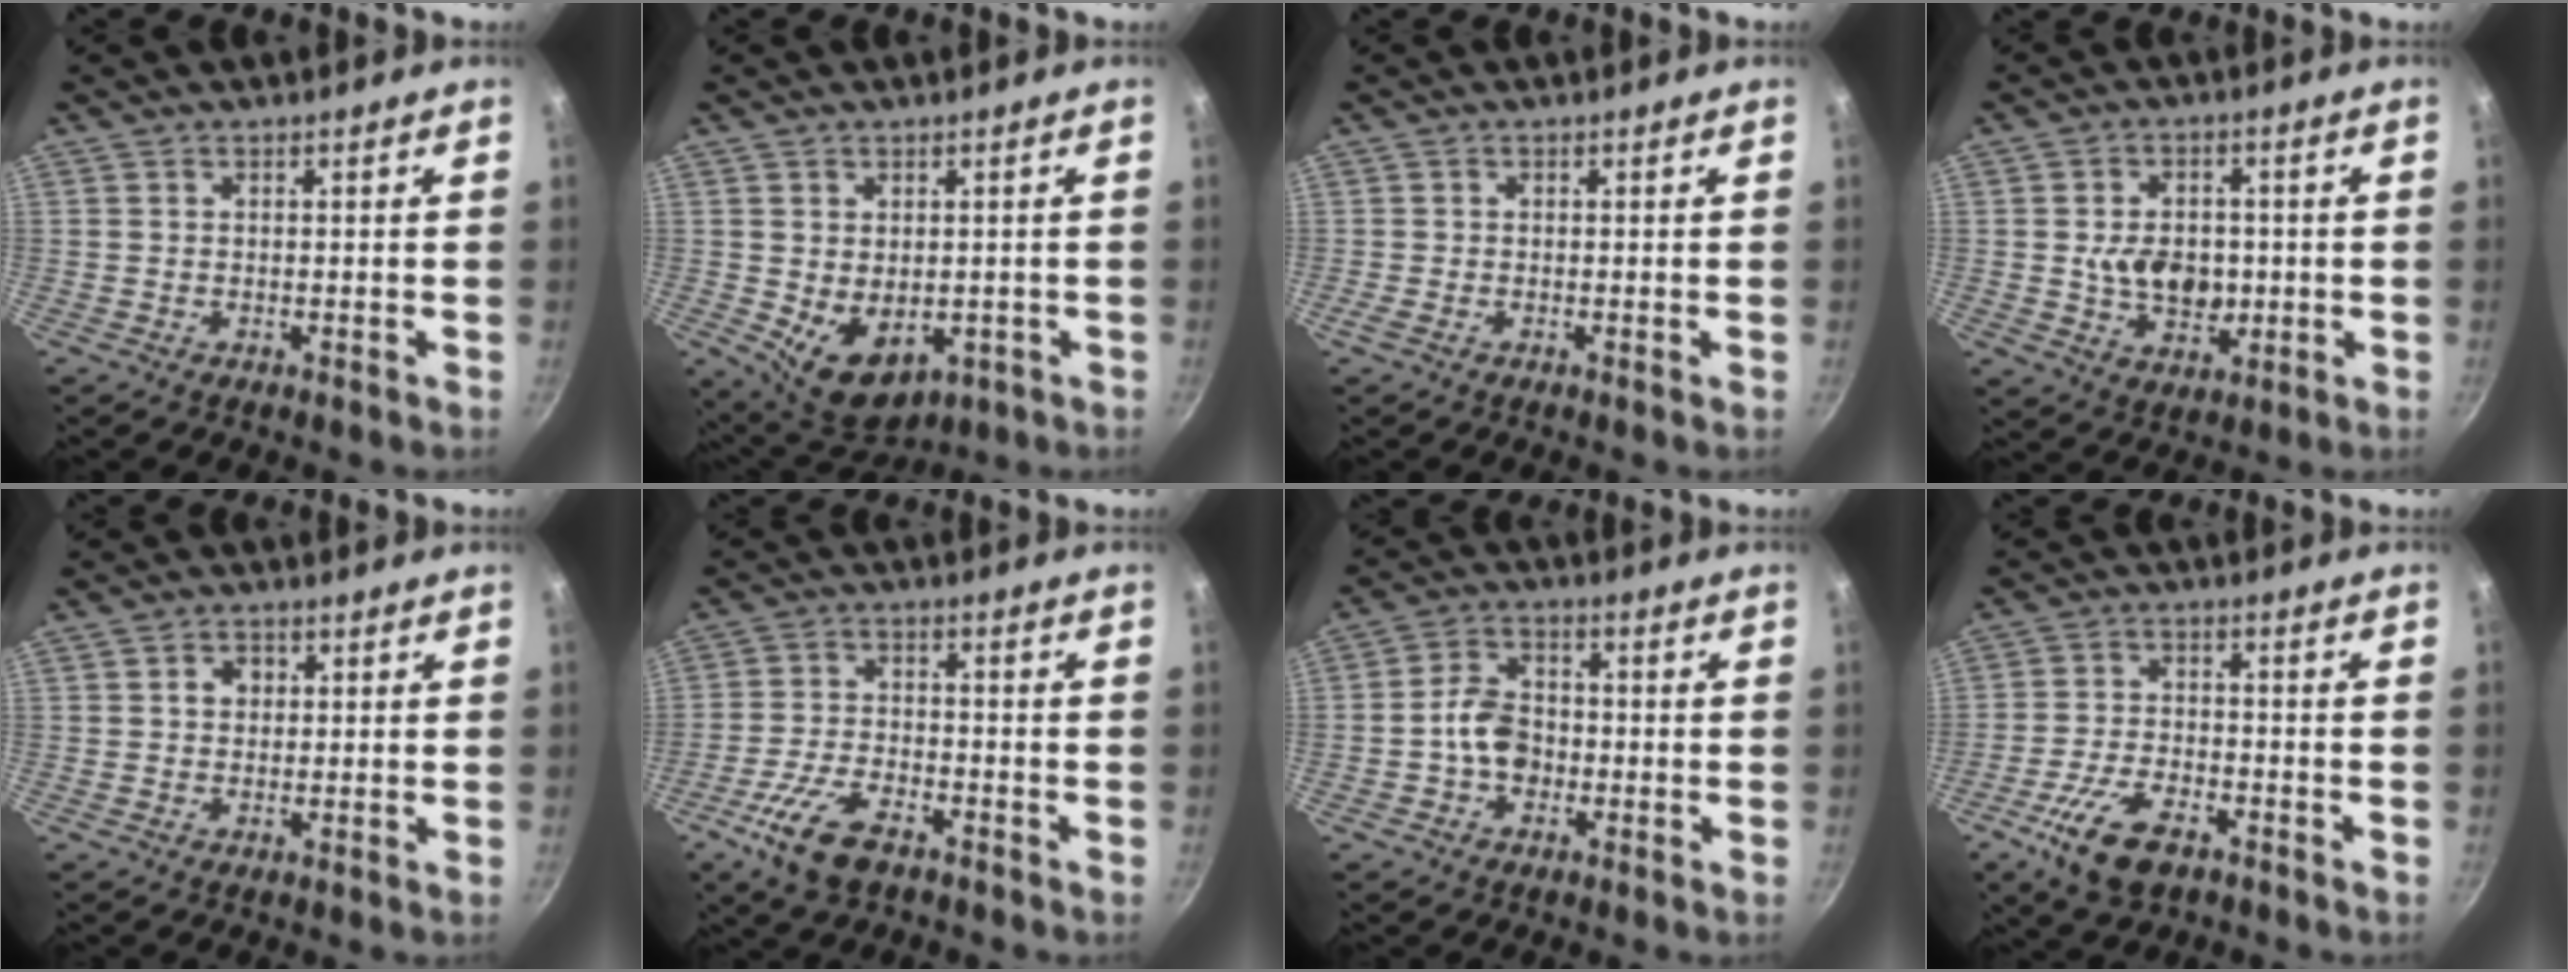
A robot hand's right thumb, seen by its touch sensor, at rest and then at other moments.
{"total": 8.4, "force": [-1.0, 5.8, 6.0], "torque": [-0.075, -0.015, 0.006]}
{"total": 0.9, "force": [-0.4, 0.3, 0.7], "torque": [-0.018, 0.000, -0.013]}
{"total": 9.0, "force": [-0.3, 6.7, 6.0], "torque": [-0.070, -0.004, -0.001]}
{"total": 2.6, "force": [0.5, 2.2, 1.2], "torque": [-0.004, 0.004, 0.006]}
{"total": 9.4, "force": [-5.5, 4.2, 6.3], "torque": [-0.128, 0.024, -0.109]}
{"total": 7.0, "force": [-1.6, 5.3, 4.3], "torque": [-0.052, 0.024, -0.037]}
{"total": 10.2, "force": [-5.6, 4.8, 7.0], "torque": [-0.133, 0.023, -0.106]}